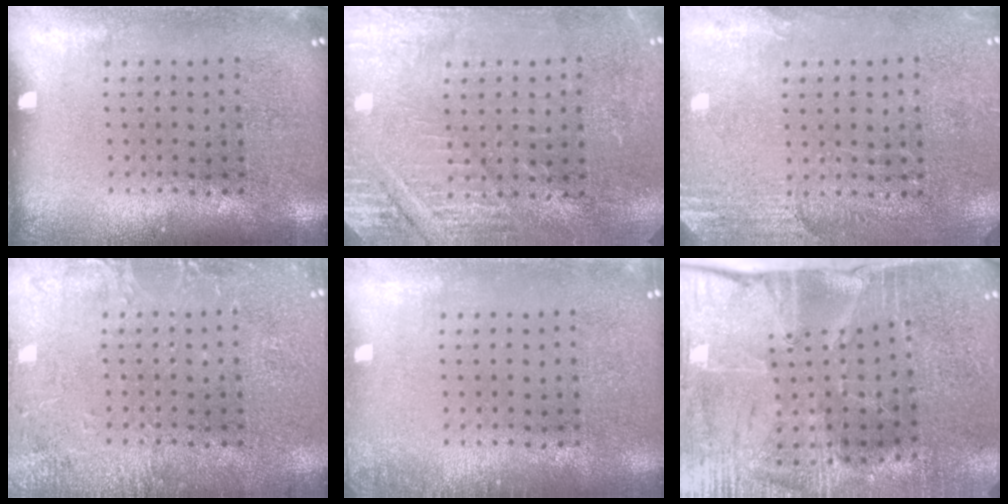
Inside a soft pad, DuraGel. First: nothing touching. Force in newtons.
{"total": 2.9, "press": 2.9, "slide": 0.3}
{"total": 2.6, "press": 2.3, "slide": 1.2}
{"total": 2.5, "press": 2.5, "slide": 0.3}
{"total": 0.7, "press": 0.6, "slide": 0.2}
{"total": 4.2, "press": 3.6, "slide": 2.2}